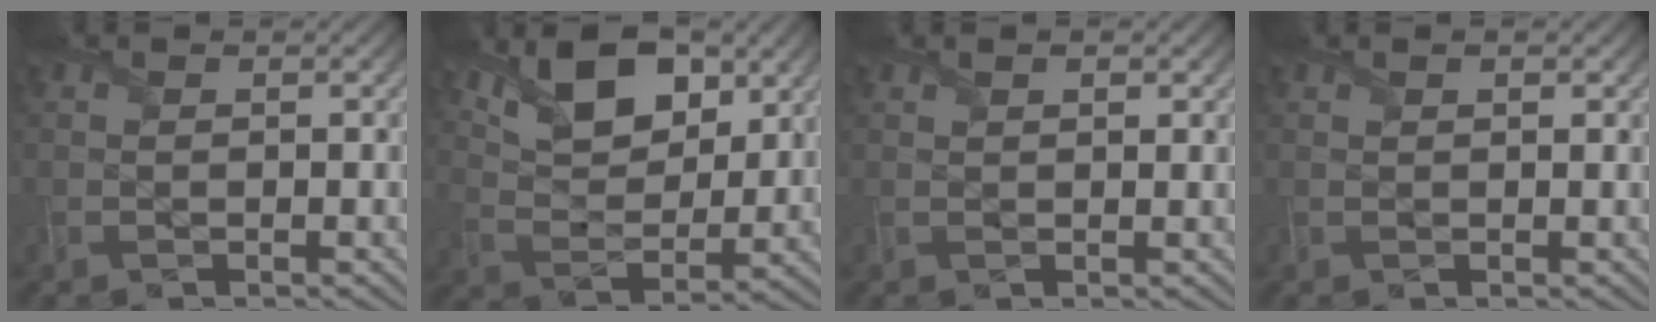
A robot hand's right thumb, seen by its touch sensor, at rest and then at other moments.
{"total": 10.9, "force": [6.5, 5.2, 7.0], "torque": [-0.144, 0.003, 0.112]}
{"total": 1.7, "force": [1.1, 0.6, 1.2], "torque": [-0.021, -0.002, 0.018]}
{"total": 1.1, "force": [0.8, 0.4, 0.7], "torque": [-0.016, -0.002, 0.013]}